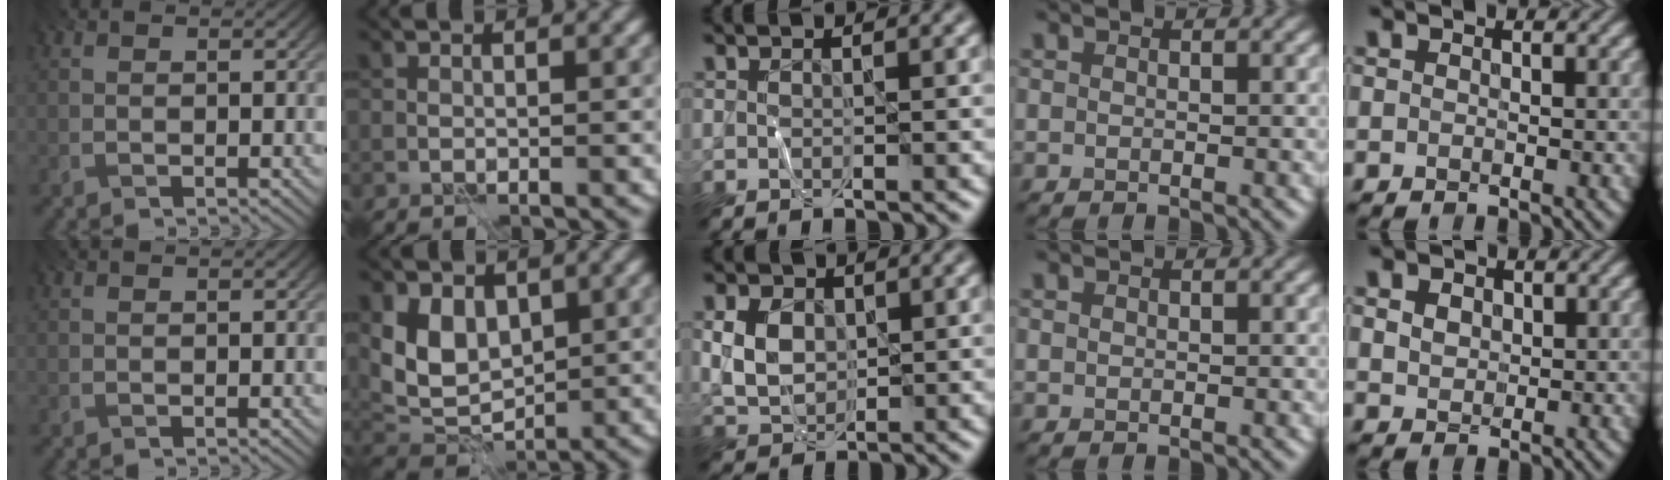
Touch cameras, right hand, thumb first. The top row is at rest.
{"index": {"total": 5.6, "force": [1.7, 4.0, 3.5], "torque": [-0.071, -0.012, 0.035]}, "middle": {"total": 4.2, "force": [0.7, 3.2, 2.6], "torque": [-0.058, 0.001, 0.011]}, "little": {"total": 1.7, "force": [0.5, 1.4, 0.8], "torque": [-0.031, -0.001, 0.016]}}